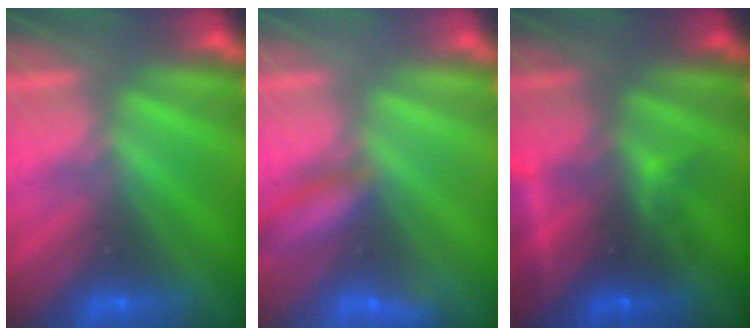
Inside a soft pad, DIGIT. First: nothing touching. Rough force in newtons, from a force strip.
{"total": 2.1}
{"total": 2.5}